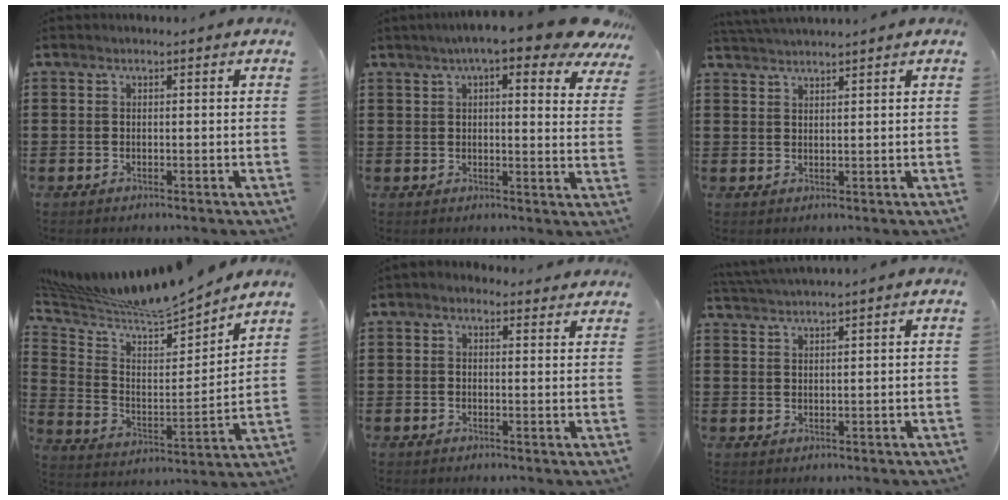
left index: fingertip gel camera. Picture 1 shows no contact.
{"total": 8.3, "force": [6.4, 1.2, 5.2], "torque": [-0.096, -0.017, 0.109]}
{"total": 2.1, "force": [2.0, -0.4, 0.2], "torque": [-0.008, 0.000, 0.041]}
{"total": 7.5, "force": [7.4, 0.2, 1.0], "torque": [-0.062, -0.066, 0.124]}
{"total": 1.4, "force": [1.1, 0.8, 0.5], "torque": [-0.014, 0.007, 0.021]}
{"total": 1.9, "force": [1.8, -0.5, 0.3], "torque": [-0.010, 0.000, 0.036]}